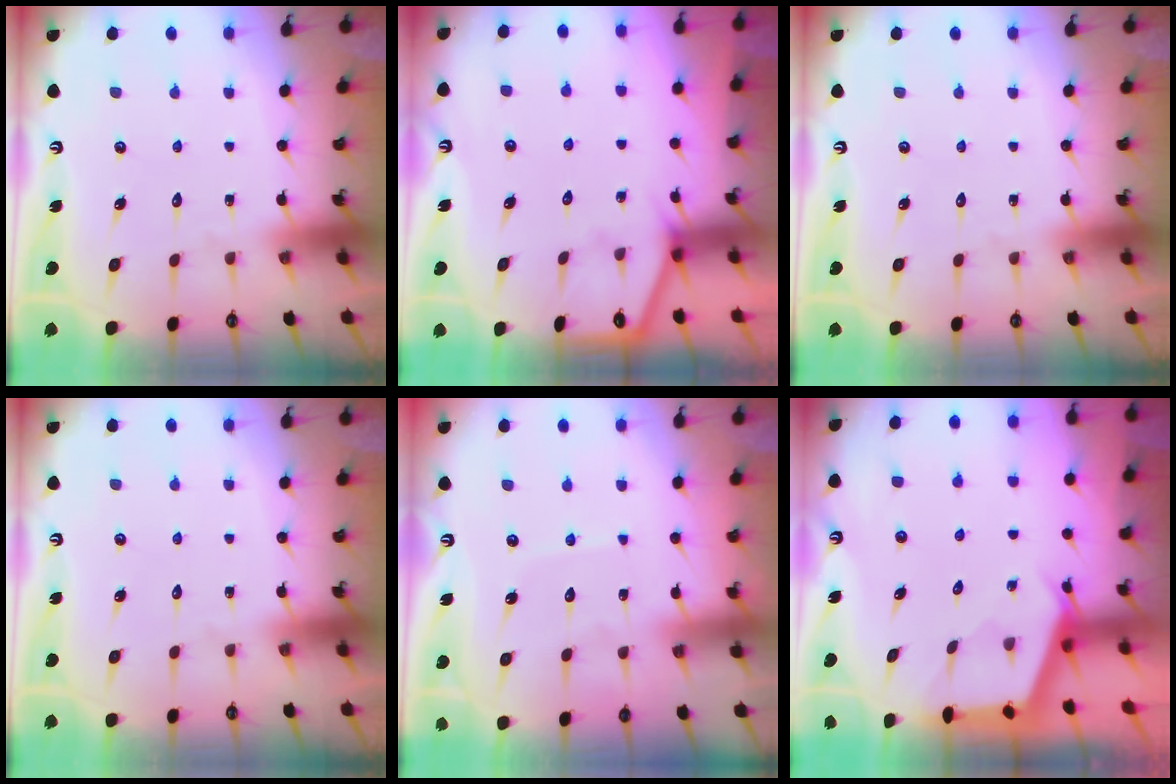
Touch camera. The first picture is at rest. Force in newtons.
{"total": 2.4, "press": 2.4, "slide": 0.4}
{"total": 0.0}
{"total": 0.0}
{"total": 3.5, "press": 3.5, "slide": 0.4}
{"total": 2.5, "press": 2.5, "slide": 0.3}